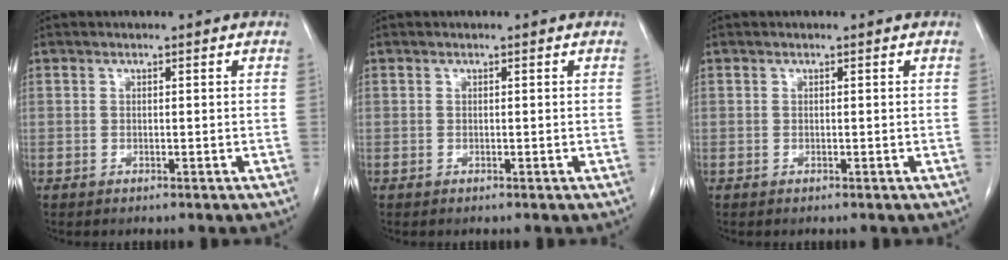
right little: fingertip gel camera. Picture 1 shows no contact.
{"total": 0.0}
{"total": 0.0}